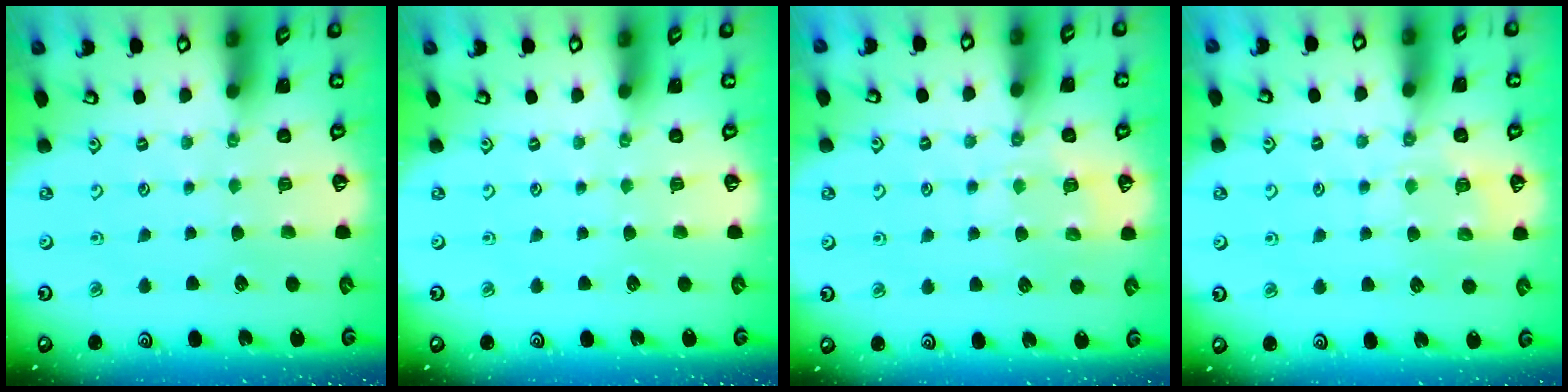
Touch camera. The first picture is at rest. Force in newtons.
{"total": 0.0}
{"total": 8.6, "press": 8.6, "slide": 0.2}
{"total": 8.6, "press": 8.6, "slide": 0.2}